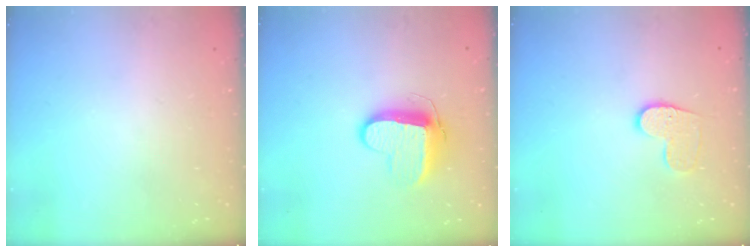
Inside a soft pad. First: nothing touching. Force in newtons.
{"total": 10.4, "press": 10.4, "slide": 0.5}
{"total": 9.2, "press": 9.2, "slide": 0.3}